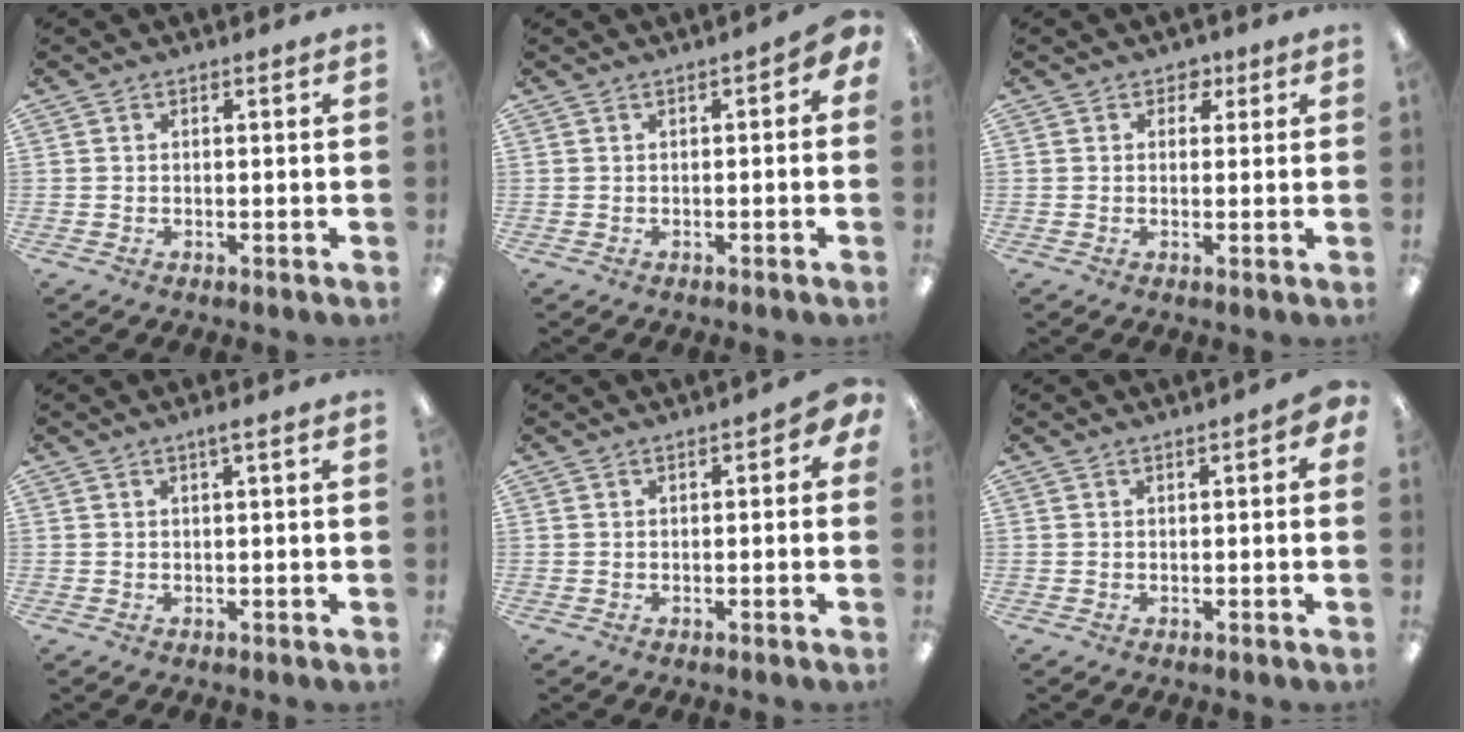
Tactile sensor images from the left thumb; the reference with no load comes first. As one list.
[{"total": 1.8, "force": [-0.5, 1.0, 1.3], "torque": [-0.025, 0.007, -0.011]}, {"total": 2.5, "force": [1.2, 2.1, 0.7], "torque": [0.008, -0.003, 0.018]}, {"total": 1.5, "force": [0.6, 0.1, 1.4], "torque": [-0.028, 0.002, 0.010]}, {"total": 2.1, "force": [-0.5, 1.3, 1.5], "torque": [-0.020, 0.005, -0.011]}, {"total": 1.3, "force": [-0.2, 0.7, 1.1], "torque": [-0.021, 0.004, -0.003]}]